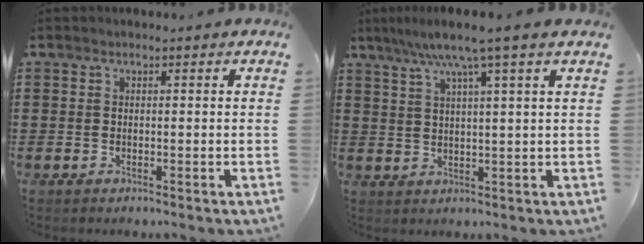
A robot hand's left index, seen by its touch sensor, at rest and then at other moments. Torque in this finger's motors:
{"motor_torque": [1.23, -0.91, 0.65, 0.21]}